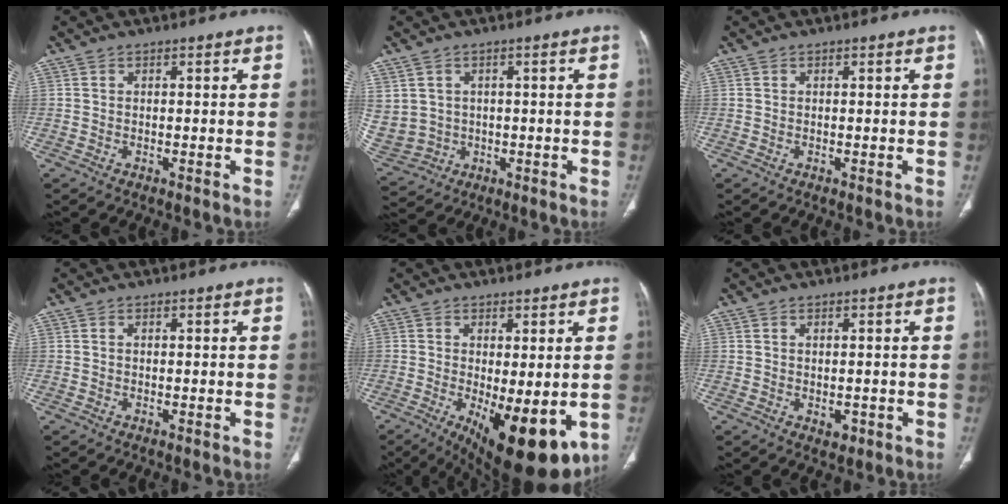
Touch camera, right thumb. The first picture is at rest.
{"total": 10.6, "force": [0.5, 9.9, 3.8], "torque": [-0.111, 0.015, 0.040]}
{"total": 0.0}
{"total": 0.0}
{"total": 14.9, "force": [-4.3, 5.5, 13.2], "torque": [-0.168, -0.025, -0.043]}
{"total": 2.0, "force": [-0.5, 1.4, 1.4], "torque": [-0.013, -0.001, -0.001]}